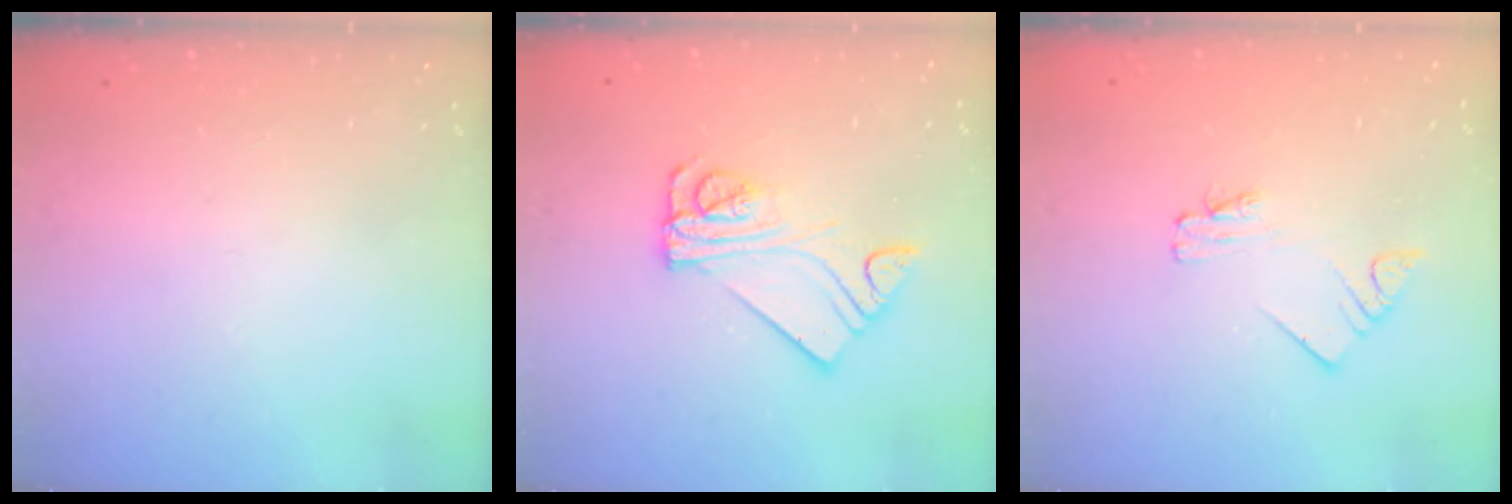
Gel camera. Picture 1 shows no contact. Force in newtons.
{"total": 11.4, "press": 11.3, "slide": 1.2}
{"total": 2.0, "press": 2.0, "slide": 0.3}